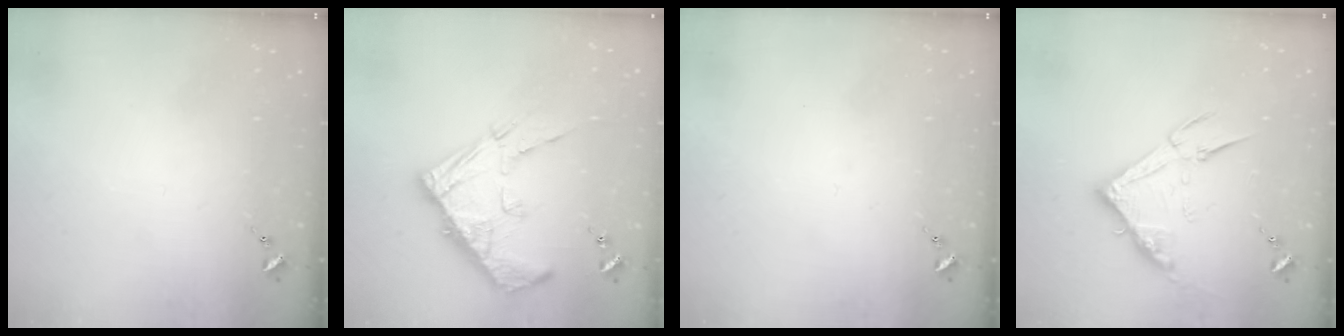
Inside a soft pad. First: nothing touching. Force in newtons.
{"total": 15.9, "press": 15.8, "slide": 1.5}
{"total": 0.0}
{"total": 13.8, "press": 13.8, "slide": 0.8}